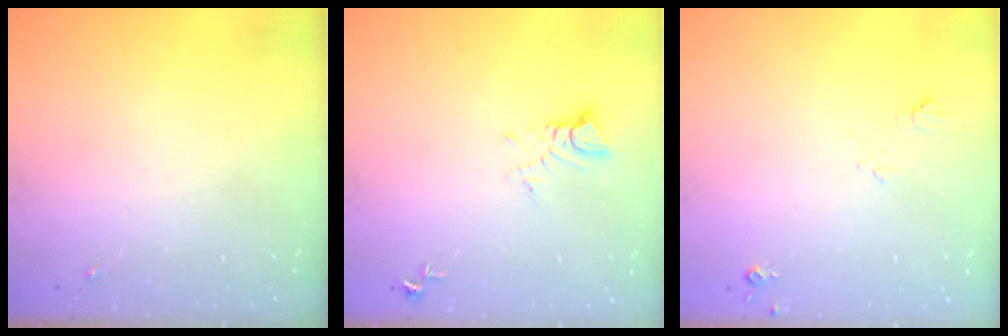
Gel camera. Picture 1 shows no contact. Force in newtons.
{"total": 4.2, "press": 4.2, "slide": 0.5}
{"total": 5.1, "press": 5.1, "slide": 0.8}